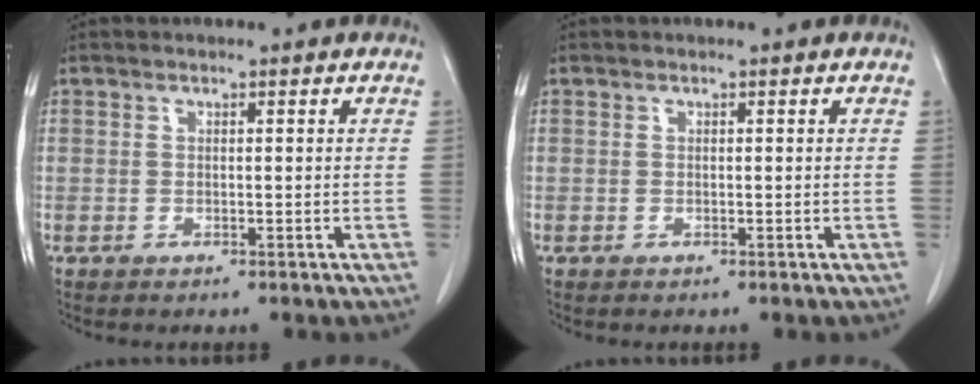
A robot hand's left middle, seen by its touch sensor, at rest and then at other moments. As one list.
[{"total": 0.0}]